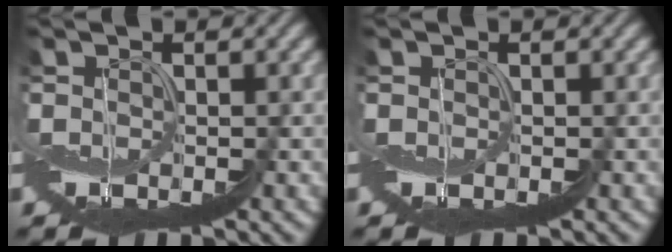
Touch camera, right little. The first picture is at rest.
{"total": 0.0}